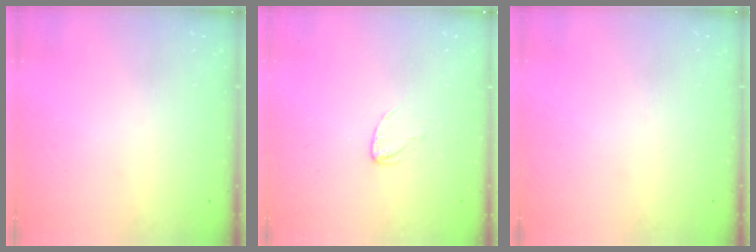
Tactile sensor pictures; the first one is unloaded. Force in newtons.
{"total": 3.3, "press": 3.3, "slide": 0.2}
{"total": 0.0}